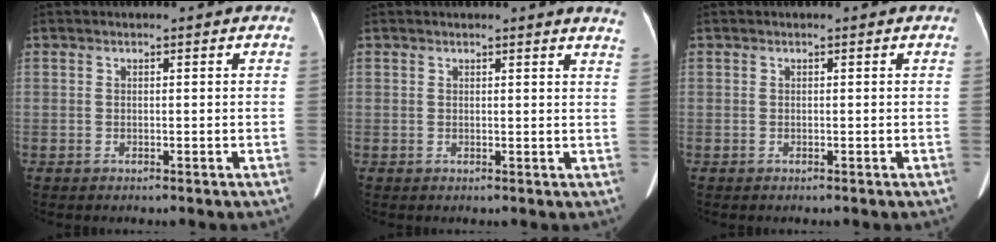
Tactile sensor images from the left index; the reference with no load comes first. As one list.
[{"total": 4.6, "force": [4.4, -0.1, 1.3], "torque": [-0.011, -0.019, 0.018]}, {"total": 0.0}]